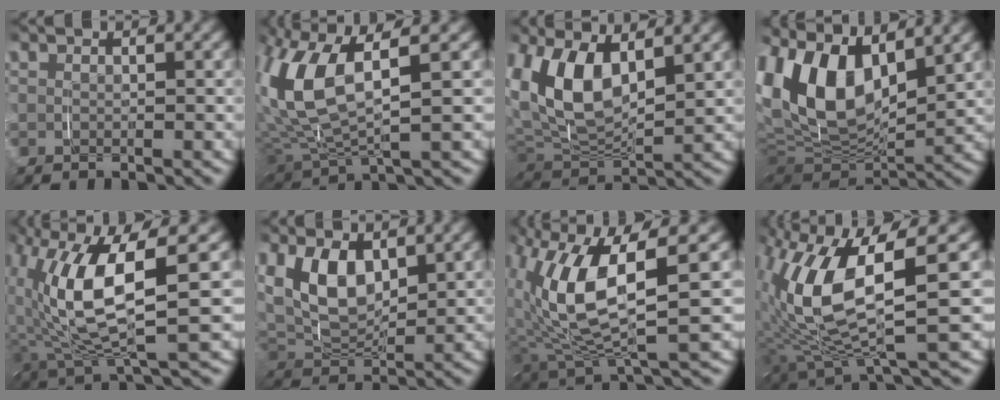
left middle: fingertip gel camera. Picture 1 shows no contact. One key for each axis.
{"total": 8.0, "fx": 2.0, "fy": 4.2, "fz": 6.6, "tx": -0.155, "ty": 0.006, "tz": 0.035}
{"total": 9.1, "fx": 2.4, "fy": 5.6, "fz": 6.8, "tx": -0.174, "ty": 0.001, "tz": 0.045}
{"total": 13.6, "fx": 2.6, "fy": 8.9, "fz": 9.9, "tx": -0.224, "ty": -0.009, "tz": 0.047}
{"total": 9.8, "fx": 1.3, "fy": 4.1, "fz": 8.8, "tx": -0.171, "ty": -0.003, "tz": 0.026}
{"total": 8.2, "fx": 2.3, "fy": 5.4, "fz": 5.7, "tx": -0.134, "ty": -0.011, "tz": 0.045}
{"total": 9.9, "fx": 1.4, "fy": 4.5, "fz": 8.8, "tx": -0.180, "ty": -0.006, "tz": 0.028}
{"total": 11.3, "fx": 1.1, "fy": 5.4, "fz": 9.8, "tx": -0.201, "ty": -0.014, "tz": 0.027}